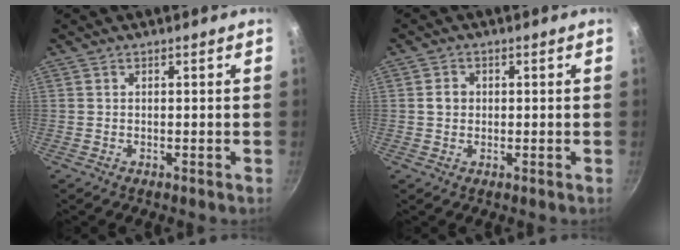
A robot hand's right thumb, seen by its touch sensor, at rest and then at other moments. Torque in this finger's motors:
{"motor_torque": [0.28, 0.94, 0.43, -0.22, 0.00]}